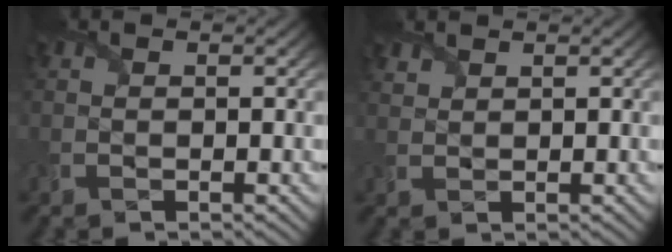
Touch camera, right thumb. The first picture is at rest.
{"total": 1.7, "force": [1.5, 0.6, 0.4], "torque": [-0.013, 0.003, 0.037]}